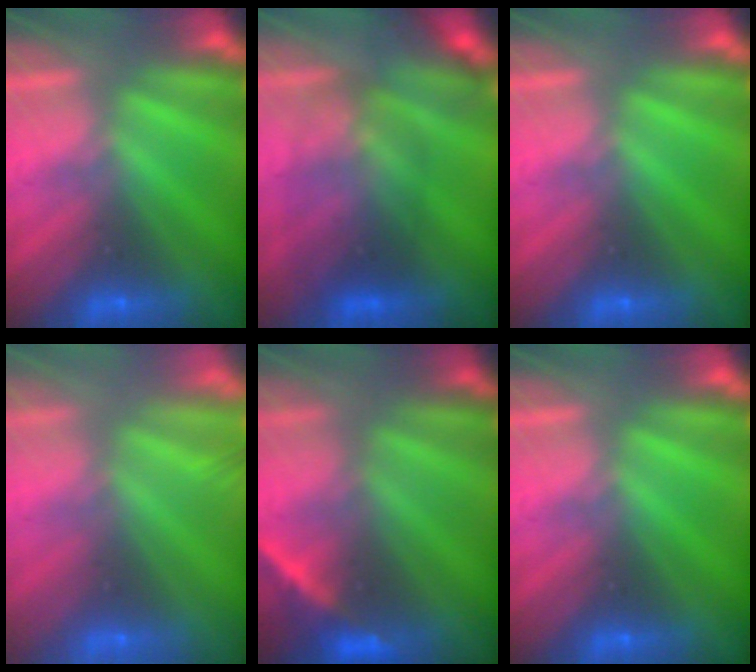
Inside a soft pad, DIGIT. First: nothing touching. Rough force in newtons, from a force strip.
{"total": 2.6}
{"total": 0.0}
{"total": 6.9}
{"total": 2.2}
{"total": 0.0}